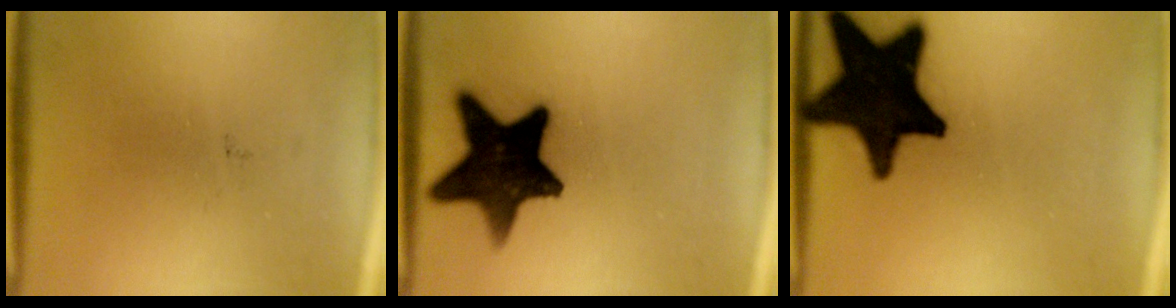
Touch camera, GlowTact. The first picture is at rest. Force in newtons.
{"total": 15.9}
{"total": 20.2}